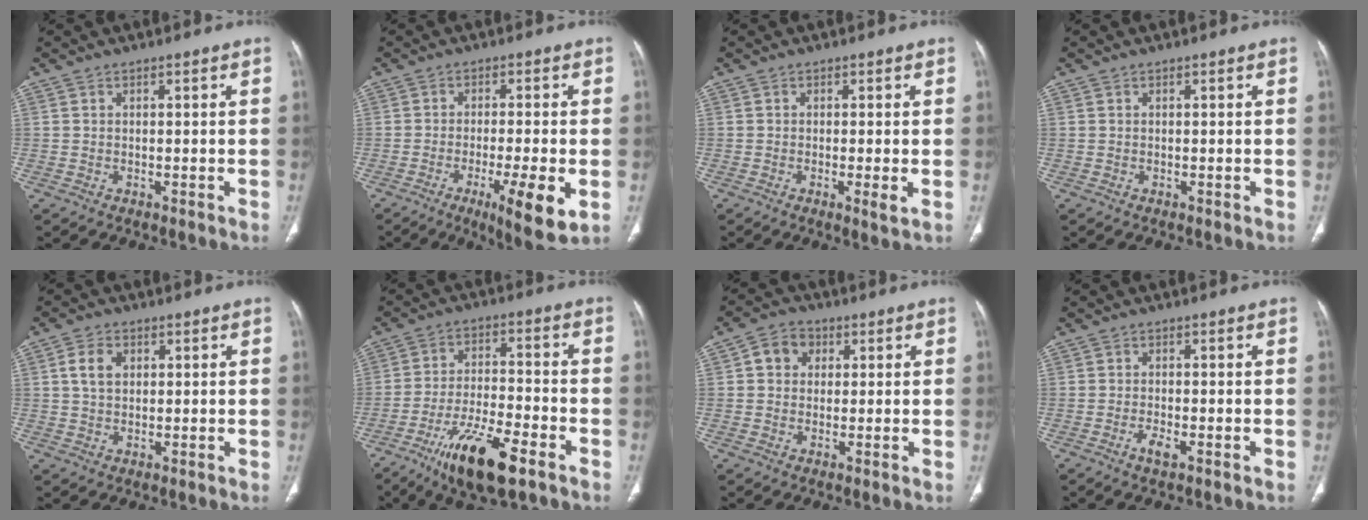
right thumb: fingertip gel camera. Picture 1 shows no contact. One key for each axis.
{"total": 10.7, "fx": -3.7, "fy": 1.8, "fz": 9.9, "tx": -0.150, "ty": -0.015, "tz": -0.055}
{"total": 2.4, "fx": -0.5, "fy": 0.2, "fz": 2.4, "tx": -0.048, "ty": -0.010, "tz": -0.012}
{"total": 0.0}
{"total": 4.7, "fx": 1.3, "fy": 3.3, "fz": 3.1, "tx": -0.050, "ty": 0.000, "tz": 0.022}
{"total": 14.8, "fx": -8.6, "fy": 4.3, "fz": 11.3, "tx": -0.204, "ty": 0.031, "tz": -0.146}
{"total": 5.3, "fx": 1.3, "fy": 4.6, "fz": 2.4, "tx": -0.020, "ty": 0.006, "tz": 0.016}
{"total": 2.3, "fx": -1.2, "fy": 0.7, "fz": 1.9, "tx": -0.040, "ty": 0.000, "tz": -0.024}